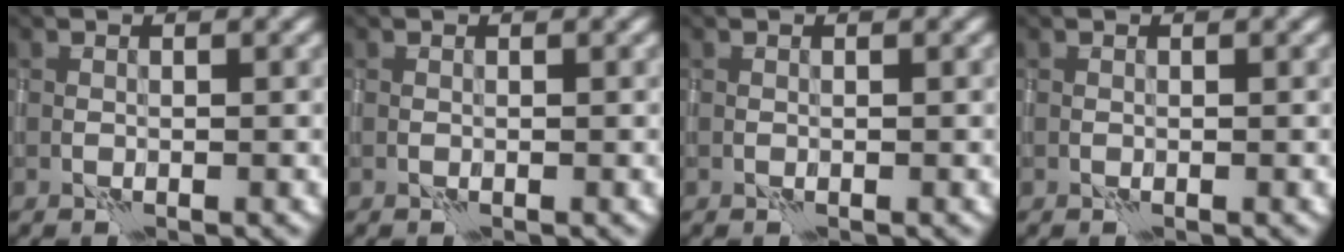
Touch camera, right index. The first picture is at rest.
{"total": 0.0}
{"total": 0.0}
{"total": 0.0}